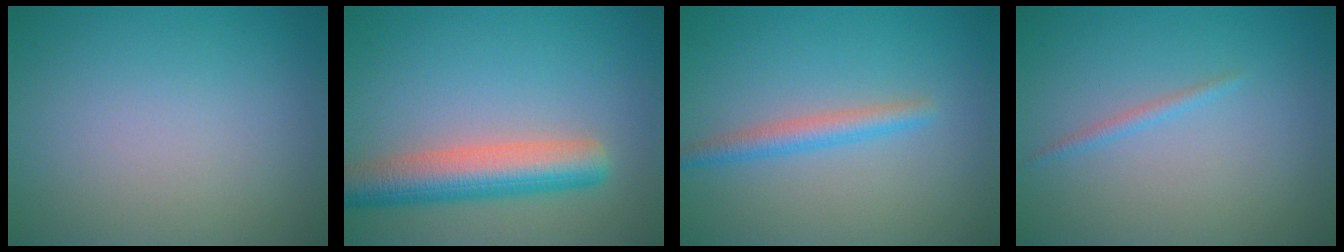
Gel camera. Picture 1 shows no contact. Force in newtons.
{"total": 6.2, "press": 6.1, "slide": 0.4}
{"total": 2.3, "press": 2.2, "slide": 0.2}
{"total": 0.5, "press": 0.5, "slide": 0.1}